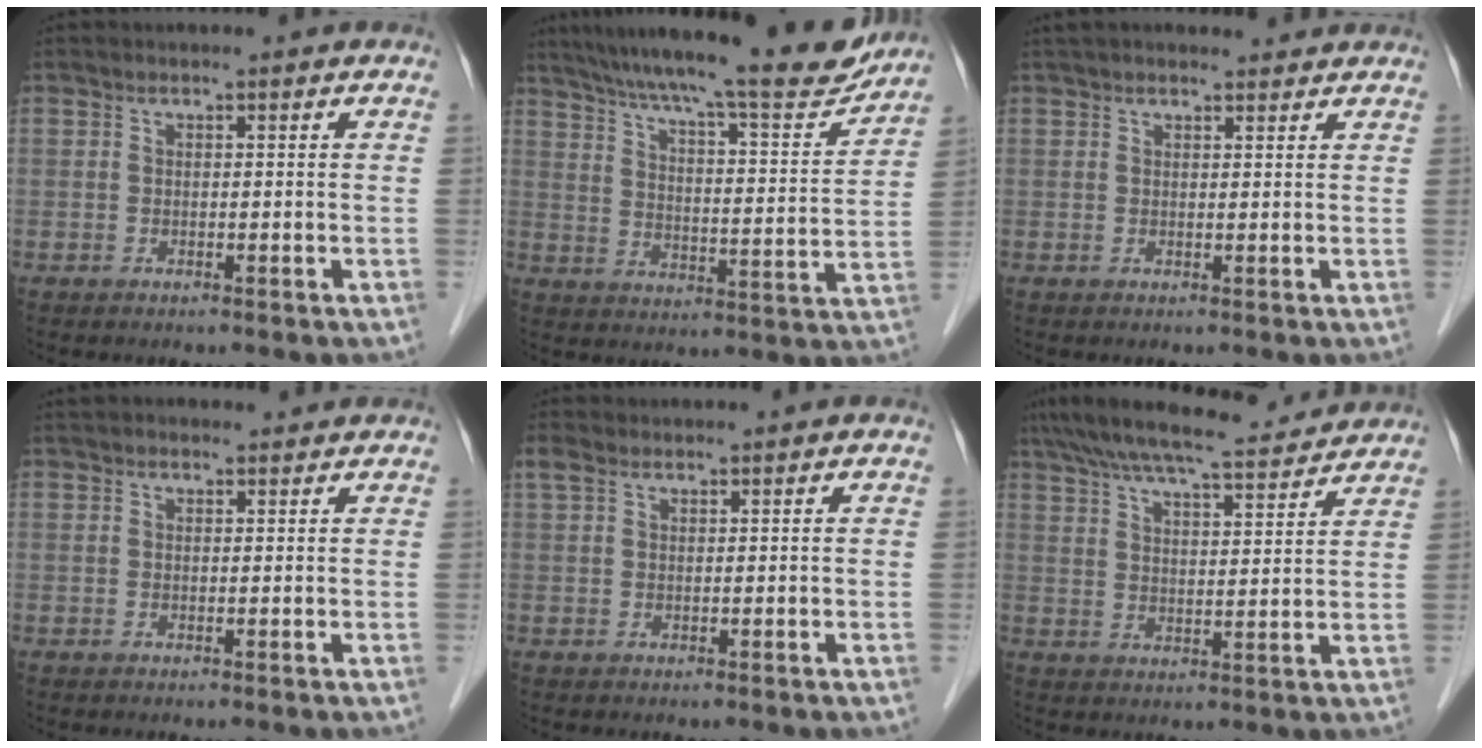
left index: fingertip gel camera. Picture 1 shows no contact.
{"total": 22.4, "force": [19.6, 2.0, 10.5], "torque": [-0.175, -0.019, 0.272]}
{"total": 8.4, "force": [7.5, 1.8, 3.3], "torque": [-0.047, 0.035, 0.102]}
{"total": 4.7, "force": [4.3, 1.1, 1.5], "torque": [-0.016, 0.032, 0.057]}
{"total": 1.9, "force": [1.6, 0.6, 0.7], "torque": [-0.022, 0.023, 0.036]}
{"total": 15.4, "force": [14.0, 1.8, 6.2], "torque": [-0.114, 0.030, 0.211]}